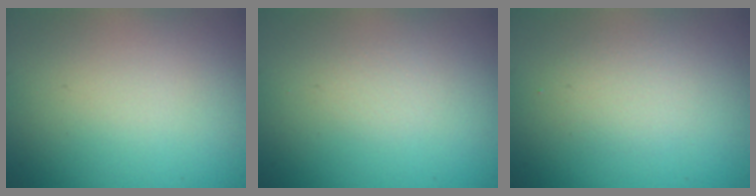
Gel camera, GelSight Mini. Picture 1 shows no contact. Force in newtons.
{"total": 0.5, "press": 0.5, "slide": 0.1}
{"total": 1.6, "press": 1.6, "slide": 0.2}